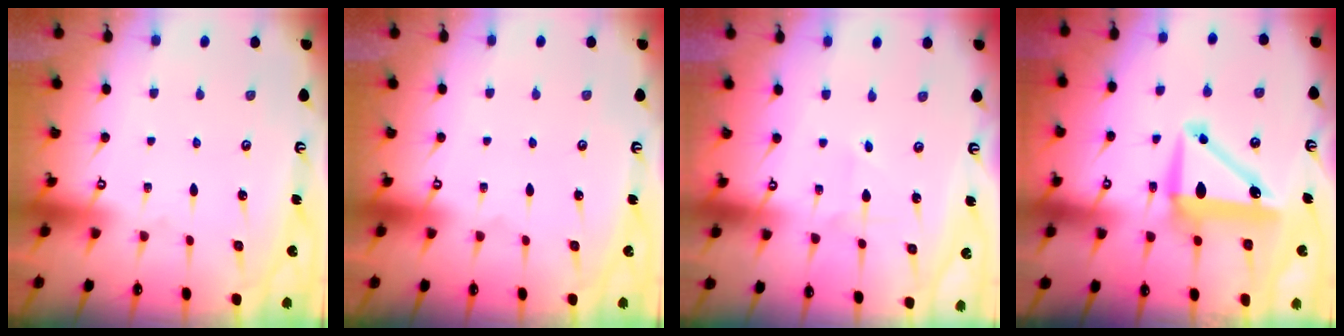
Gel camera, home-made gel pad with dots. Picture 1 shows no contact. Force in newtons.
{"total": 0.0}
{"total": 1.6, "press": 1.6, "slide": 0.1}
{"total": 10.1, "press": 9.9, "slide": 2.0}